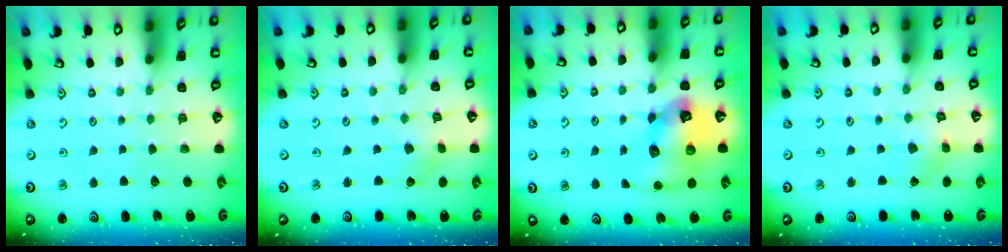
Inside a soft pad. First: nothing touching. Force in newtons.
{"total": 0.8, "press": 0.8, "slide": 0.2}
{"total": 12.8, "press": 12.7, "slide": 1.8}
{"total": 1.6, "press": 1.6, "slide": 0.1}